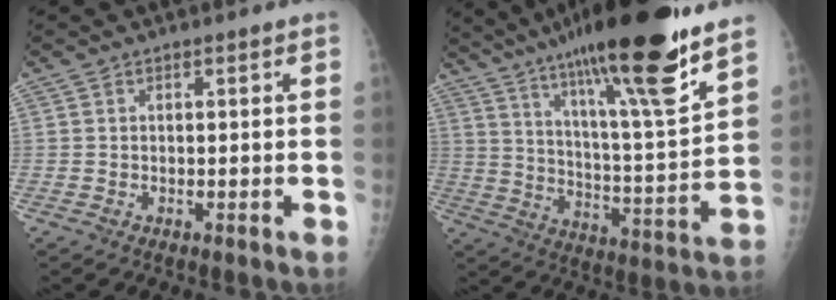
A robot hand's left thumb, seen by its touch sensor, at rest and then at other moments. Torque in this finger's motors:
{"motor_torque": [2.52, -0.75, 1.58, -1.20, 0.45]}